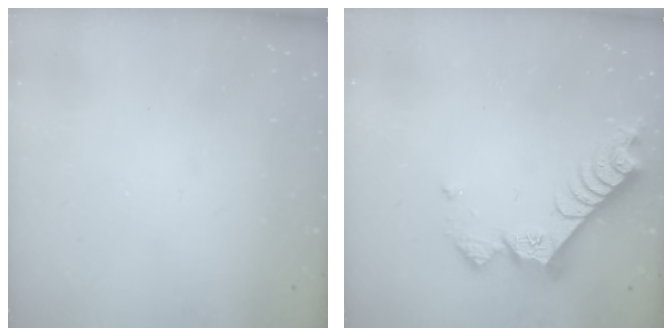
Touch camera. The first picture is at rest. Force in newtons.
{"total": 8.2, "press": 8.2, "slide": 1.0}